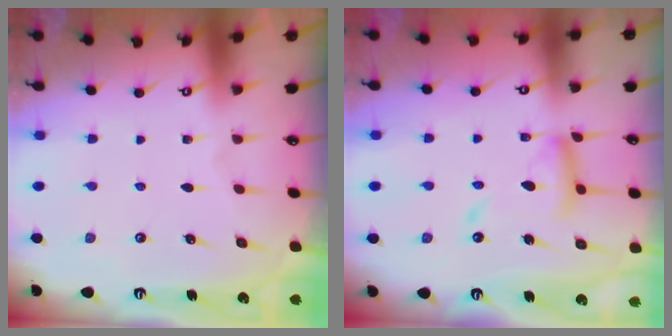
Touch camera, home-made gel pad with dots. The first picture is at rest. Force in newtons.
{"total": 12.6, "press": 12.6, "slide": 1.1}